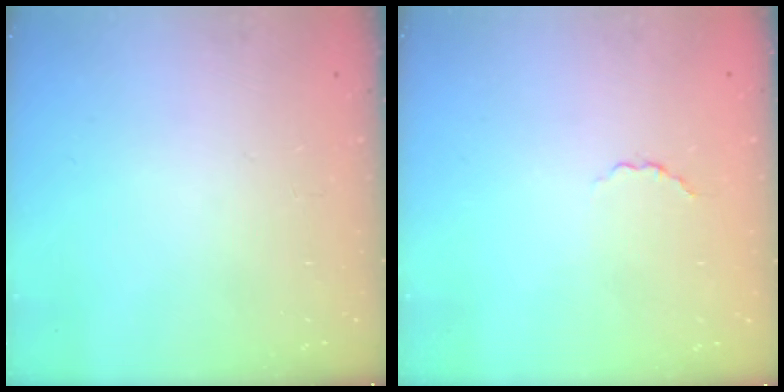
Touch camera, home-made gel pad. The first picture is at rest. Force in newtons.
{"total": 1.8, "press": 1.6, "slide": 0.8}